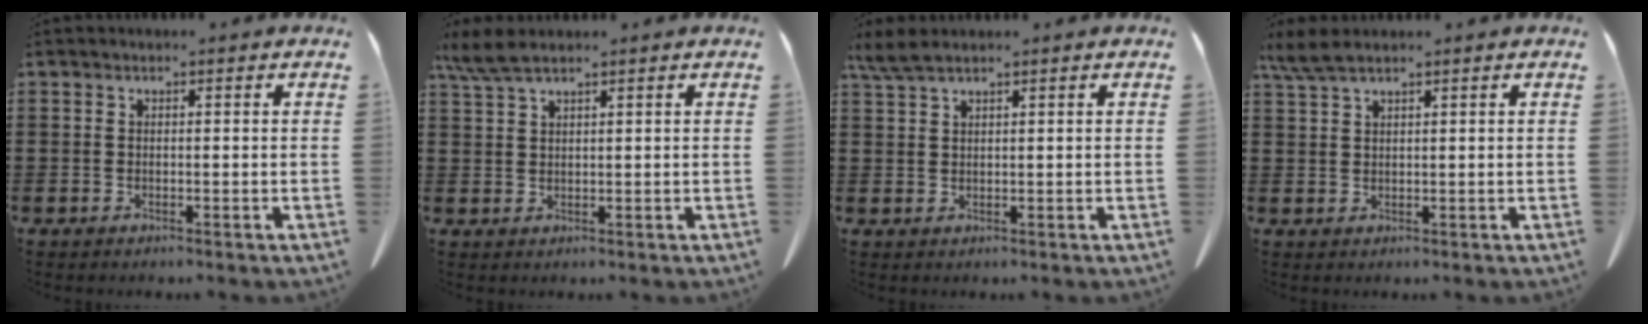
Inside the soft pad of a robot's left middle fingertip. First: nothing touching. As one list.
[{"total": 4.0, "force": [2.8, 0.8, 2.7], "torque": [-0.060, 0.004, 0.052]}, {"total": 3.0, "force": [2.2, 0.5, 2.0], "torque": [-0.045, 0.000, 0.041]}, {"total": 3.6, "force": [2.4, 0.7, 2.5], "torque": [-0.054, 0.002, 0.046]}]